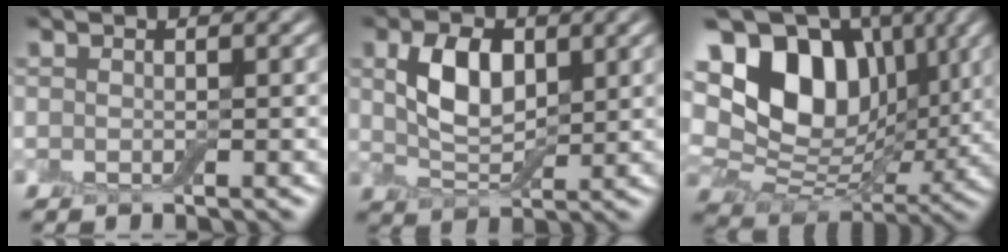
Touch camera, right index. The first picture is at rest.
{"total": 5.1, "force": [1.5, 3.0, 3.9], "torque": [-0.085, 0.003, 0.029]}
{"total": 14.6, "force": [5.4, 9.9, 9.2], "torque": [-0.172, 0.027, 0.094]}